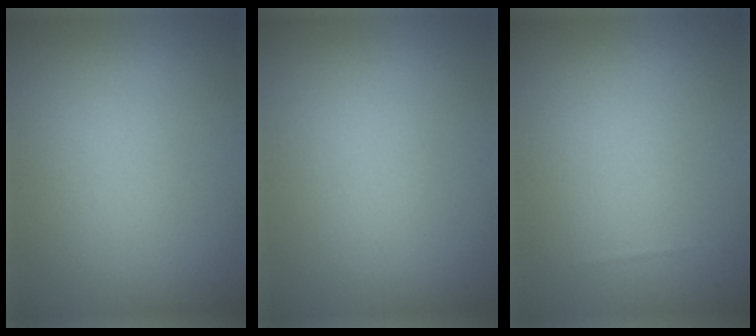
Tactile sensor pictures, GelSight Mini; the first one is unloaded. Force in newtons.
{"total": 0.0}
{"total": 0.0}